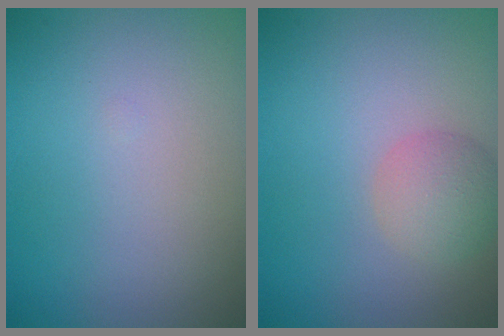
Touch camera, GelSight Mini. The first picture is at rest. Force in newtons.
{"total": 2.6, "press": 2.6, "slide": 0.1}